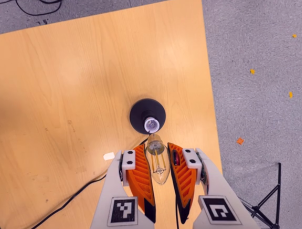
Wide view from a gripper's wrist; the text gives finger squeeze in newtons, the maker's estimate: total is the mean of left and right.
{"total": 19.4, "left": 21.9, "right": 17.0}